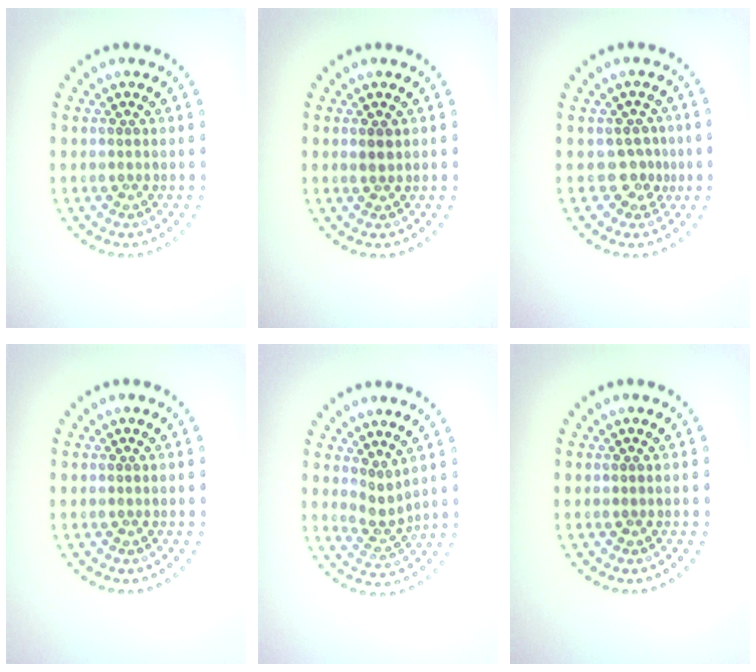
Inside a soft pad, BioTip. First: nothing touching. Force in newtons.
{"total": 1.0, "press": 1.0, "slide": 0.4}
{"total": 2.2, "press": 1.5, "slide": 1.6}
{"total": 0.0}
{"total": 2.1, "press": 1.4, "slide": 1.6}
{"total": 0.0}